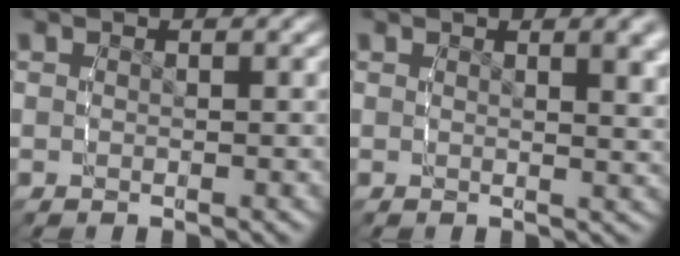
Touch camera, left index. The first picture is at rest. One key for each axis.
{"total": 2.0, "fx": 1.1, "fy": -0.4, "fz": 1.7, "tx": -0.020, "ty": -0.007, "tz": 0.021}